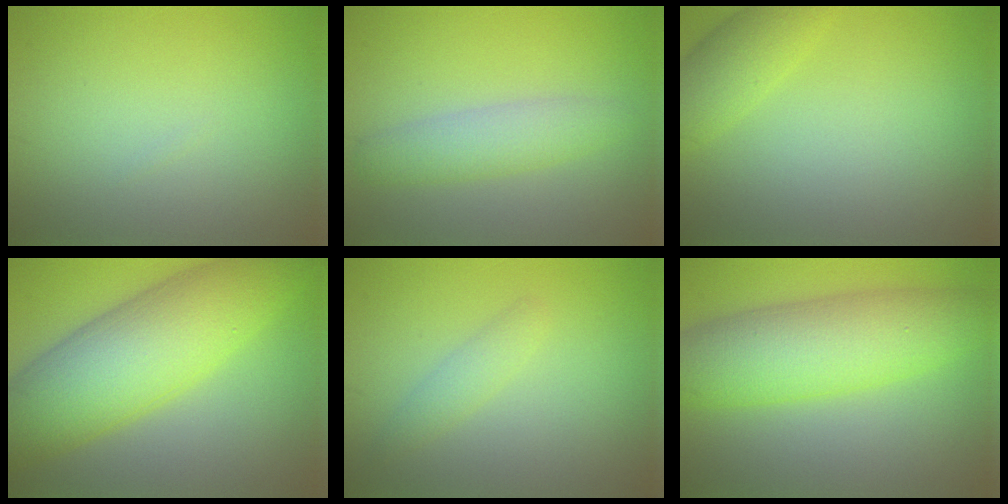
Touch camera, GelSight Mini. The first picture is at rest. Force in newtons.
{"total": 3.0, "press": 3.0, "slide": 0.1}
{"total": 3.0, "press": 3.0, "slide": 0.1}
{"total": 10.3, "press": 10.3, "slide": 0.2}
{"total": 1.4, "press": 1.4, "slide": 0.0}
{"total": 7.8, "press": 7.8, "slide": 0.2}